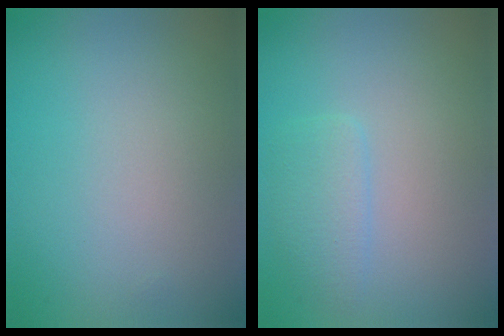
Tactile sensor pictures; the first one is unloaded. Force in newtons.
{"total": 1.9, "press": 1.9, "slide": 0.1}